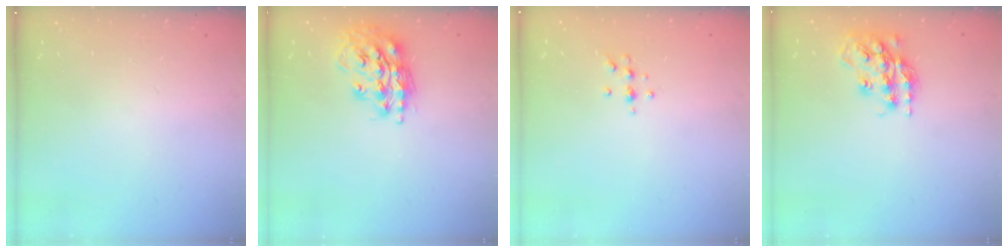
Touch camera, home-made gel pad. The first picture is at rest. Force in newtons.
{"total": 16.2, "press": 16.2, "slide": 1.5}
{"total": 4.8, "press": 4.8, "slide": 0.9}
{"total": 16.8, "press": 16.8, "slide": 1.1}